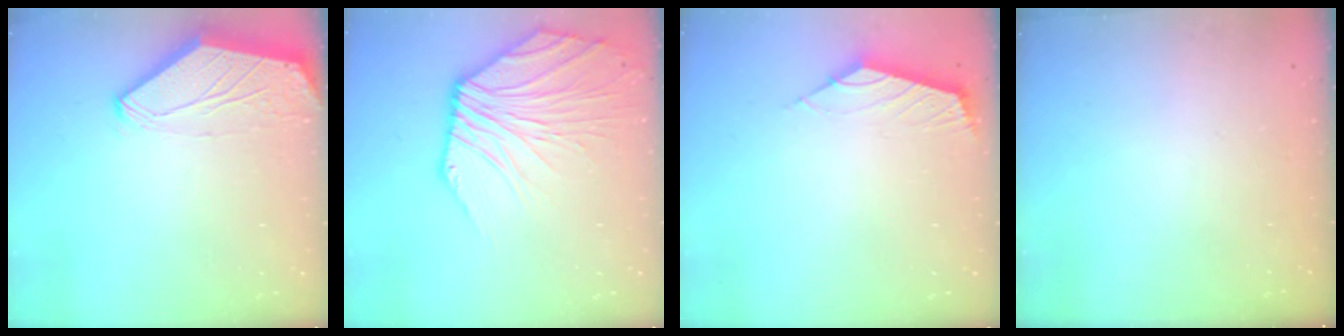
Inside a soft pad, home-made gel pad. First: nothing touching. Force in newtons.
{"total": 6.3, "press": 6.2, "slide": 1.2}
{"total": 2.4, "press": 2.4, "slide": 0.6}
{"total": 0.0}